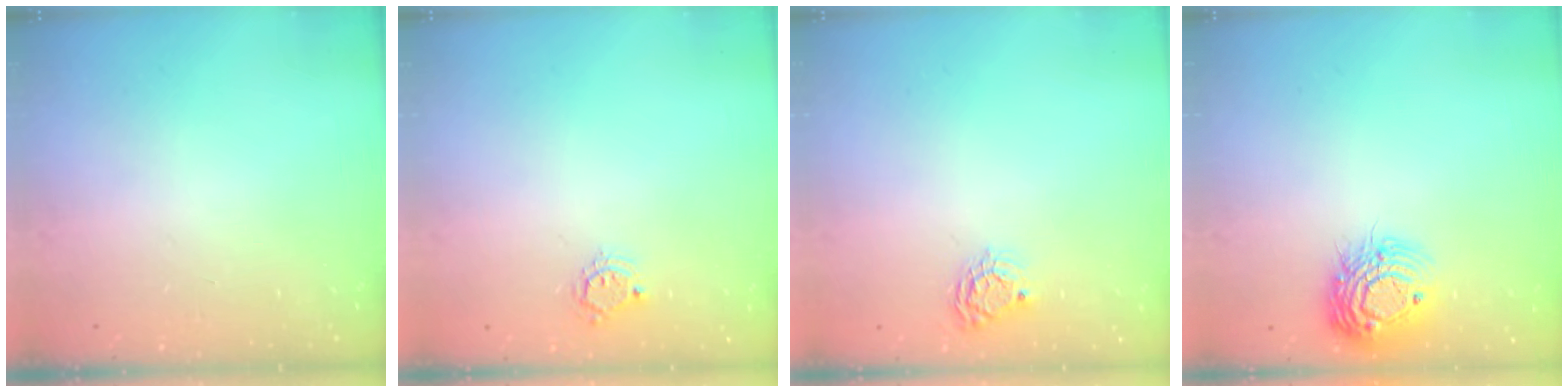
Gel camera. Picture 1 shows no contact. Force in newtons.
{"total": 5.1, "press": 5.1, "slide": 0.5}
{"total": 5.6, "press": 5.6, "slide": 0.5}
{"total": 13.1, "press": 13.1, "slide": 0.9}